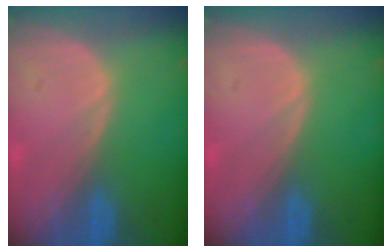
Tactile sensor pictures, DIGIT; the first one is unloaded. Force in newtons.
{"total": 0.0}